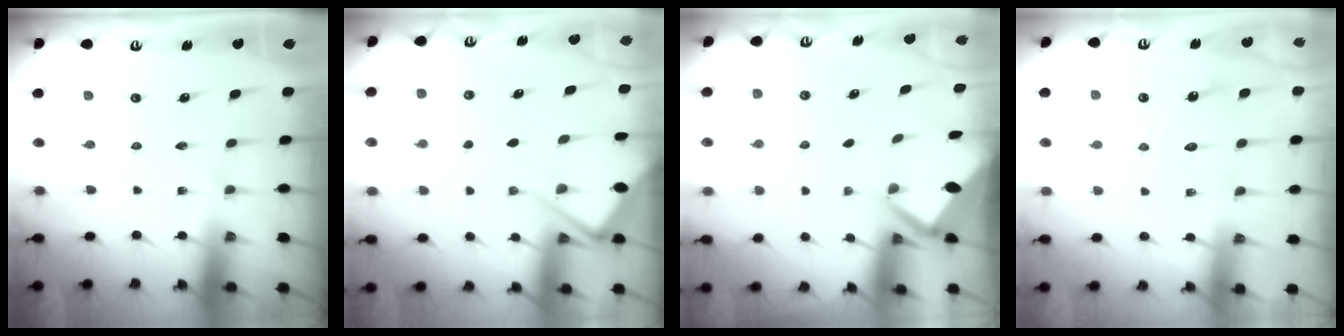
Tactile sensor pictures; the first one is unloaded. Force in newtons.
{"total": 6.3, "press": 6.3, "slide": 0.8}
{"total": 2.8, "press": 2.8, "slide": 0.2}
{"total": 8.8, "press": 8.8, "slide": 0.7}